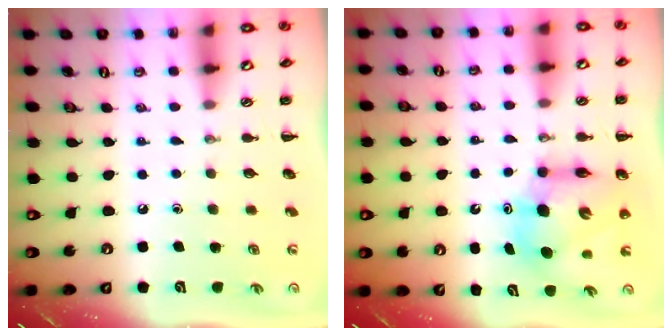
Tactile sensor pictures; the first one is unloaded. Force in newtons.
{"total": 8.5, "press": 8.1, "slide": 2.4}